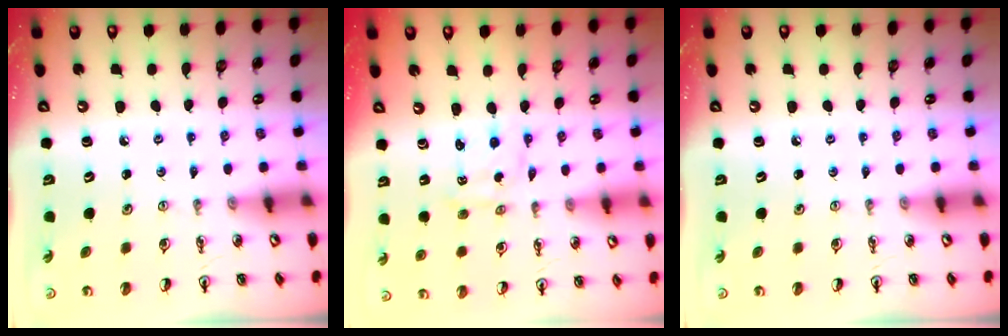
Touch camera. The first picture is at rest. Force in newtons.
{"total": 1.7, "press": 1.4, "slide": 0.9}
{"total": 0.0}